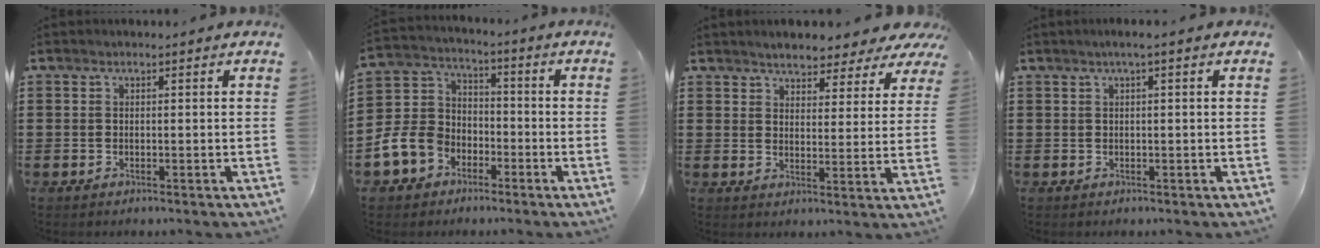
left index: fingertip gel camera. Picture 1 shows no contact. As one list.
[{"total": 8.5, "force": [-4.5, 6.4, 3.1], "torque": [-0.097, 0.023, -0.093]}, {"total": 3.7, "force": [3.6, 0.8, 0.6], "torque": [-0.024, -0.019, 0.058]}, {"total": 1.3, "force": [0.1, -0.1, 1.3], "torque": [-0.022, -0.003, 0.001]}]